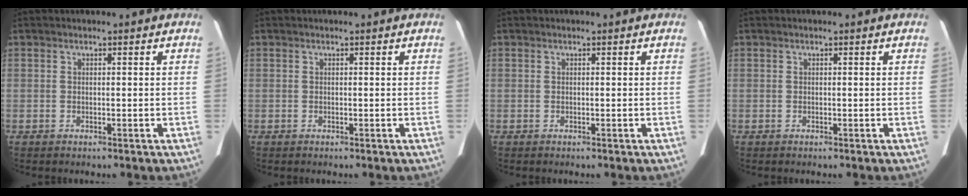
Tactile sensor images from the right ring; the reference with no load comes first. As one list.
[{"total": 0.0}, {"total": 0.0}, {"total": 0.0}]